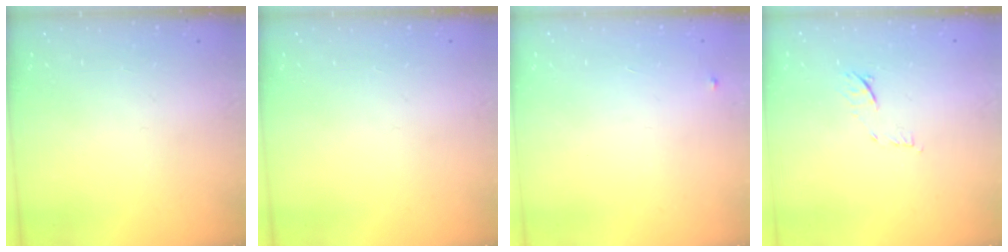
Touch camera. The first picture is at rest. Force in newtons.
{"total": 0.0}
{"total": 3.2, "press": 3.2, "slide": 0.2}
{"total": 8.0, "press": 7.9, "slide": 1.0}